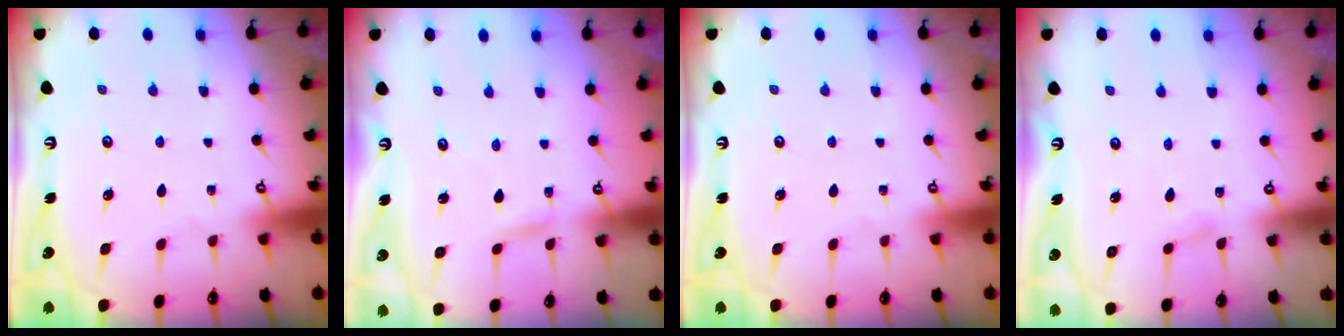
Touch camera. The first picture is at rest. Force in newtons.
{"total": 2.7, "press": 2.7, "slide": 0.1}
{"total": 0.0}
{"total": 1.9, "press": 1.8, "slide": 0.3}